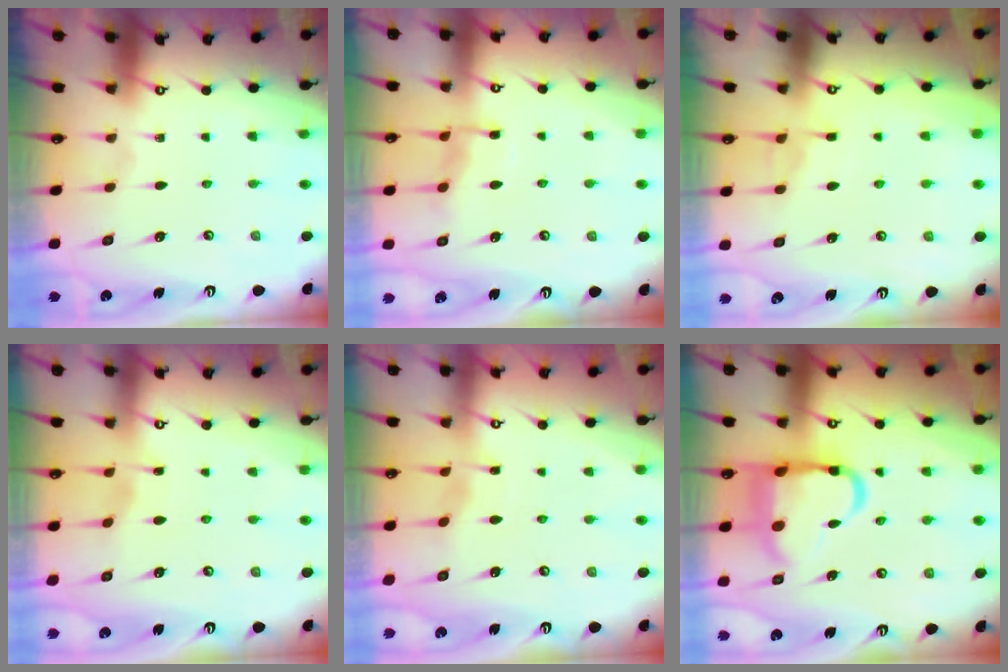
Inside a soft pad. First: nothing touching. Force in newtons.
{"total": 7.4, "press": 7.4, "slide": 0.7}
{"total": 4.4, "press": 4.4, "slide": 0.4}
{"total": 2.8, "press": 2.8, "slide": 0.4}
{"total": 3.0, "press": 3.0, "slide": 0.2}
{"total": 15.7, "press": 15.6, "slide": 1.8}